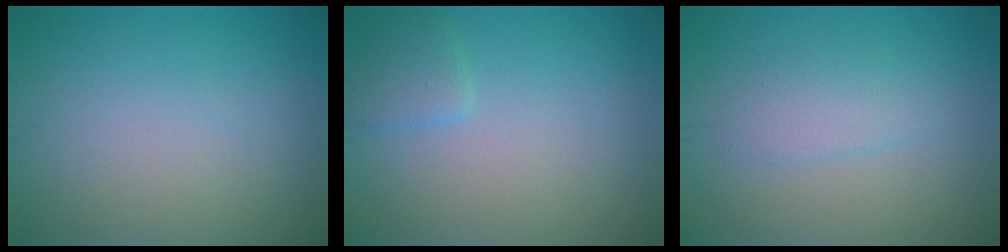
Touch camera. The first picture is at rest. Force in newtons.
{"total": 1.5, "press": 1.5, "slide": 0.2}
{"total": 2.0, "press": 1.9, "slide": 0.1}